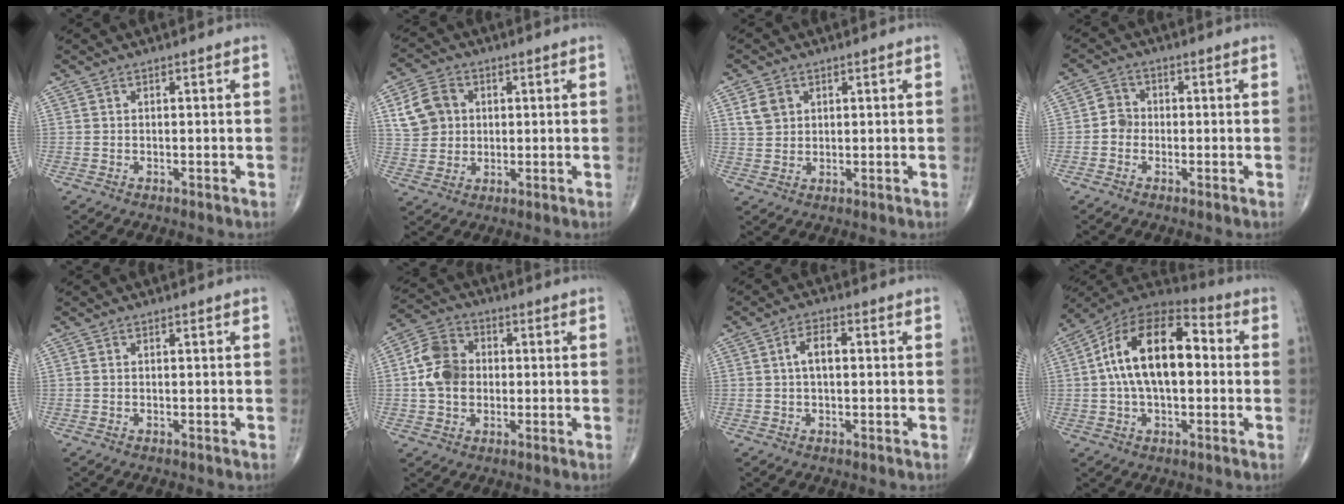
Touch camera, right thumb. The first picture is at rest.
{"total": 8.4, "force": [2.3, 7.1, 3.9], "torque": [-0.053, 0.000, 0.044]}
{"total": 4.3, "force": [1.8, 3.4, 2.0], "torque": [-0.025, -0.006, 0.038]}
{"total": 3.2, "force": [-0.7, 2.8, 1.2], "torque": [-0.003, 0.009, -0.020]}
{"total": 0.5, "force": [0.1, 0.4, 0.3], "torque": [-0.009, 0.003, 0.004]}
{"total": 9.8, "force": [0.1, 7.7, 5.9], "torque": [-0.093, 0.017, -0.005]}
{"total": 4.4, "force": [0.5, 2.3, 3.7], "torque": [-0.069, 0.012, 0.007]}
{"total": 18.9, "force": [1.6, 10.3, 15.8], "torque": [-0.262, 0.038, 0.017]}